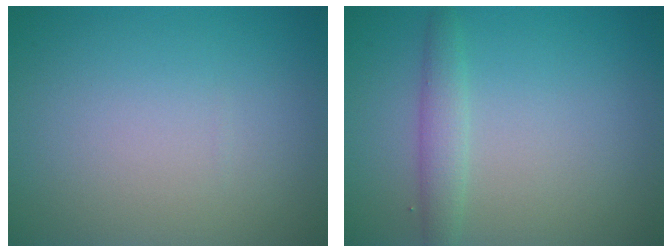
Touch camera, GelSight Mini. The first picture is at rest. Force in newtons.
{"total": 2.0, "press": 2.0, "slide": 0.2}